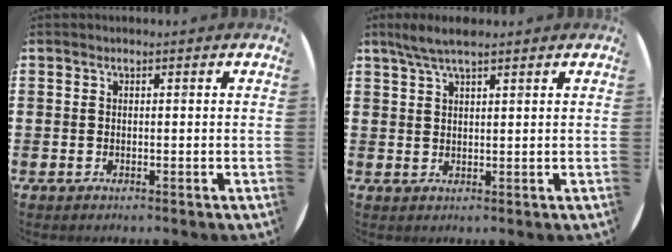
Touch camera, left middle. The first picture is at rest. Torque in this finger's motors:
{"motor_torque": [0.65, -0.54, 0.12, 0.03]}